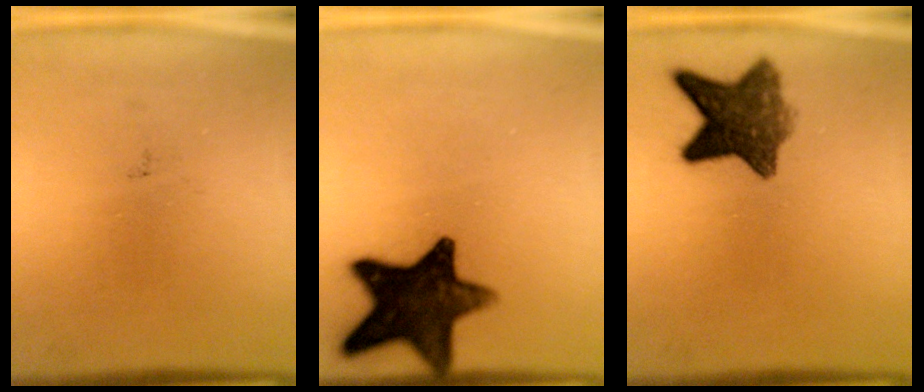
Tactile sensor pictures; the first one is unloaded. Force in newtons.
{"total": 14.9}
{"total": 8.9}